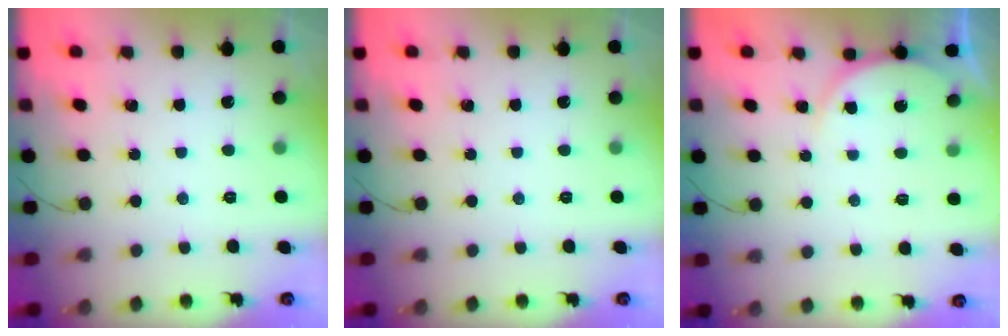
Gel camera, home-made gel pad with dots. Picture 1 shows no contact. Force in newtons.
{"total": 0.0}
{"total": 5.5, "press": 5.5, "slide": 0.3}